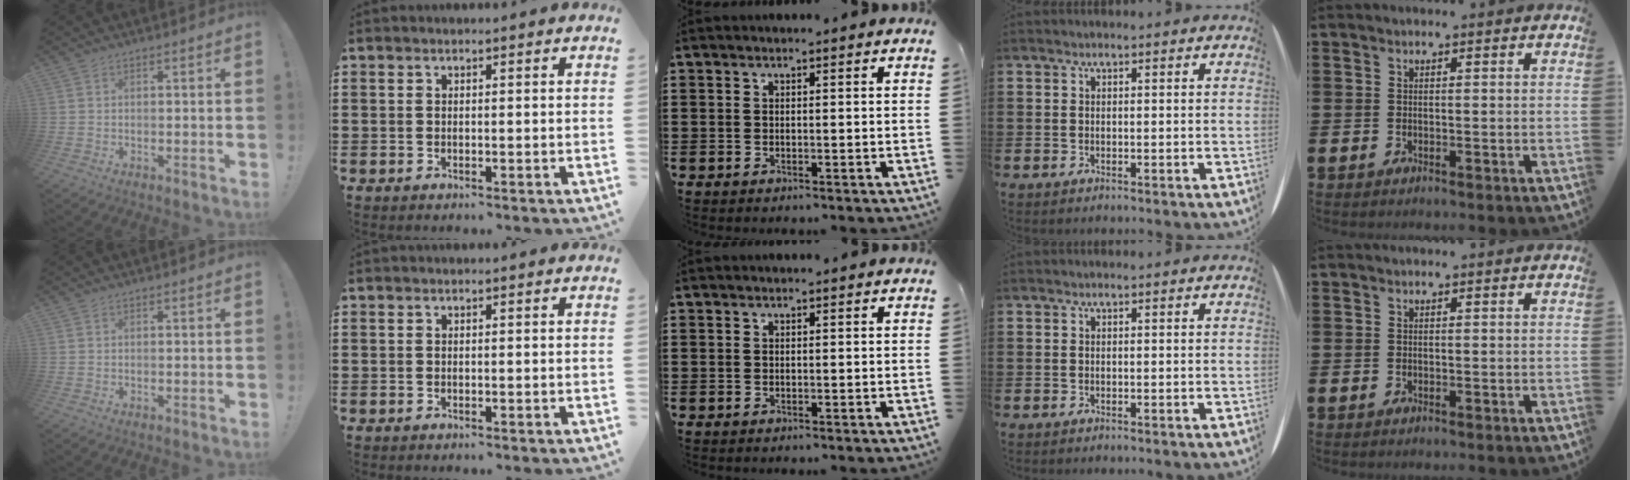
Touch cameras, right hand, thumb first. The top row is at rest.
{}